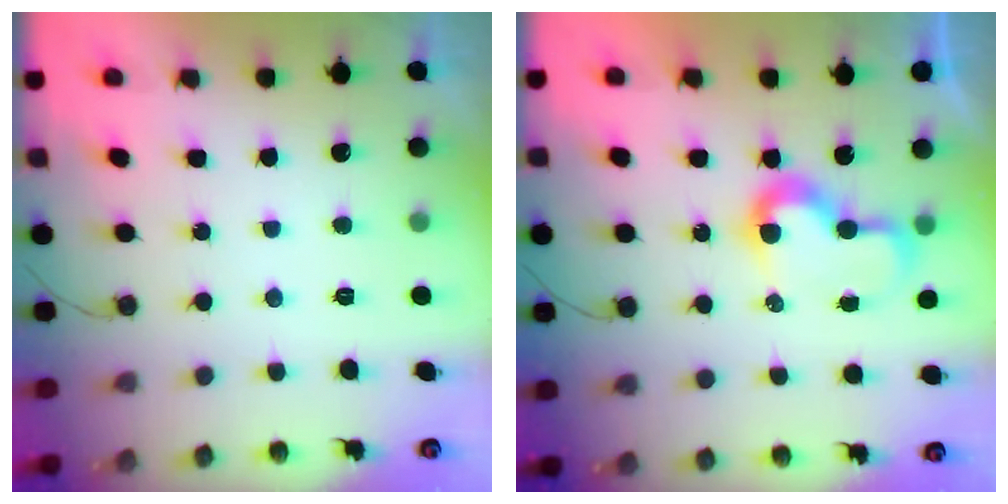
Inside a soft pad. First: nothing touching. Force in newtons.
{"total": 8.5, "press": 8.5, "slide": 0.1}